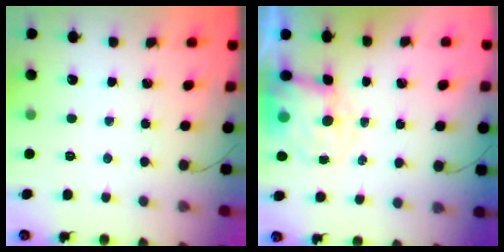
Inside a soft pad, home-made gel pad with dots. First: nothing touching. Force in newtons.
{"total": 7.3, "press": 7.2, "slide": 1.4}